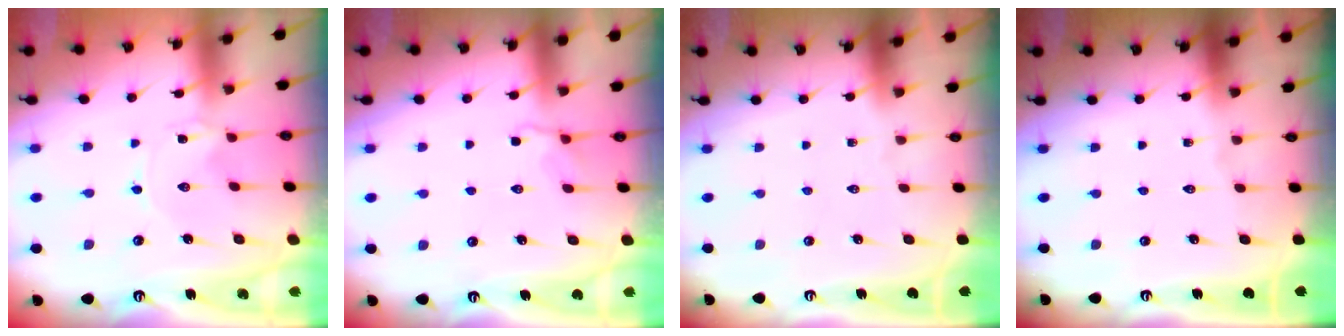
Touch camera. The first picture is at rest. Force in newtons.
{"total": 2.2, "press": 1.5, "slide": 1.6}
{"total": 0.0}
{"total": 0.0}